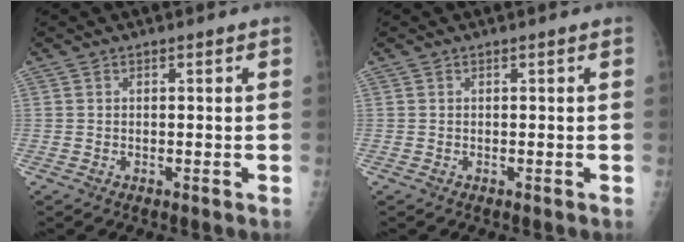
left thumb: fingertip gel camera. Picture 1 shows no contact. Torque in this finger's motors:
{"motor_torque": [0.08, -0.02, 0.05, 0.00, 0.00]}